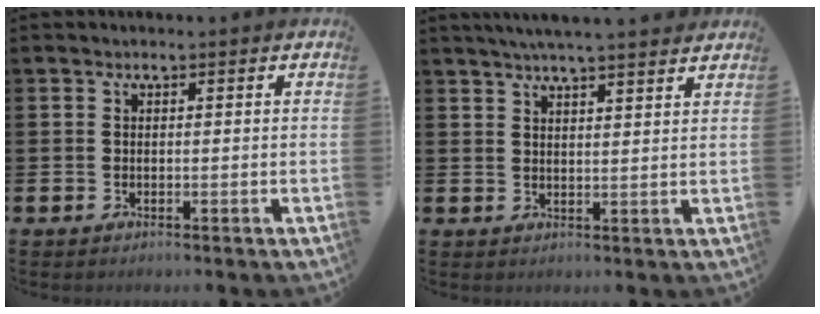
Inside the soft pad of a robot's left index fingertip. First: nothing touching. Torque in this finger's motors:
{"motor_torque": [0.96, -1.18, 0.80, 0.21]}